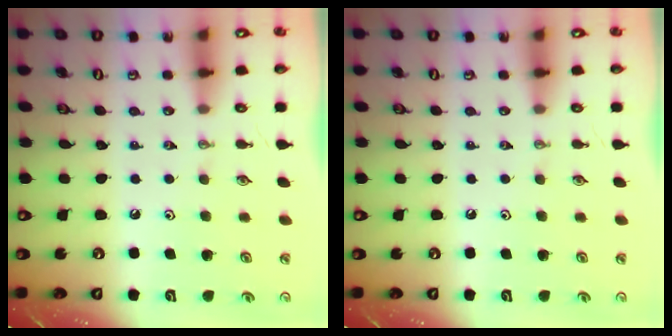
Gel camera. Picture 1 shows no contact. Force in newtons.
{"total": 0.0}